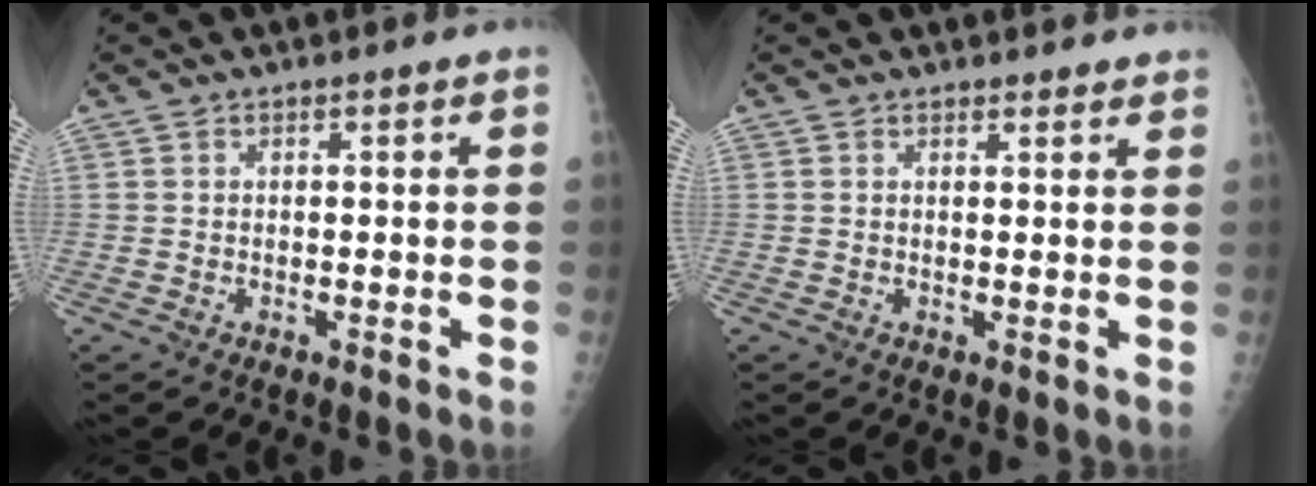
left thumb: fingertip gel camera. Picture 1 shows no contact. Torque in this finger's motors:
{"motor_torque": [-0.22, -0.01, 0.10, 0.11, 0.03]}